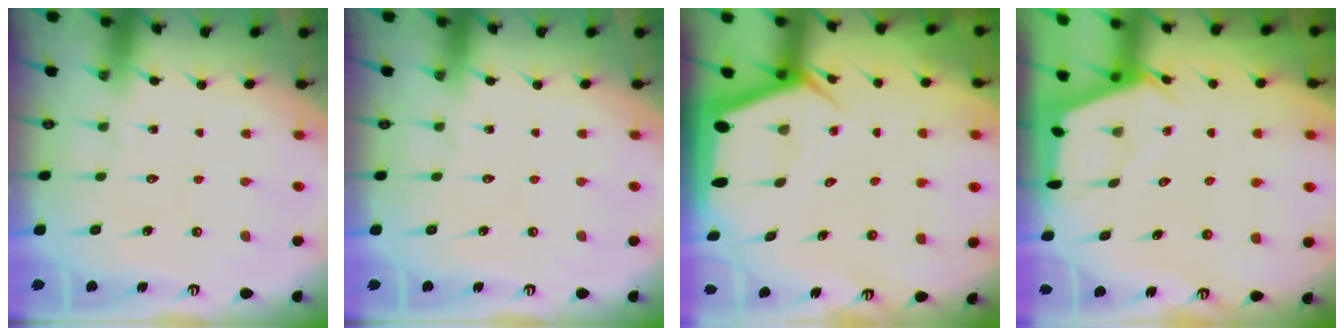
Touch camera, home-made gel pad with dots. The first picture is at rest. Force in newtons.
{"total": 0.0}
{"total": 3.4, "press": 3.4, "slide": 0.5}
{"total": 2.6, "press": 2.5, "slide": 0.3}